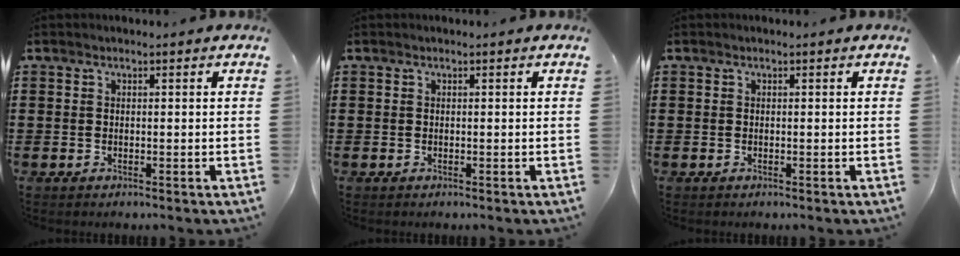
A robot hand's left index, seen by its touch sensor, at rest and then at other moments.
{"total": 0.0}
{"total": 0.0}